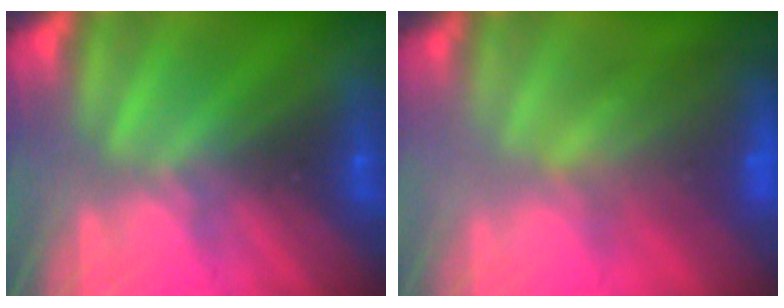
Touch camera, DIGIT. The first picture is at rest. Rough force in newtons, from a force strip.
{"total": 9.1}